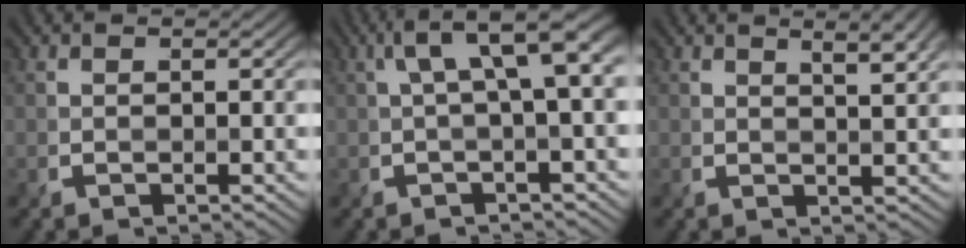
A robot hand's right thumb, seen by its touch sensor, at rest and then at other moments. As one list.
[{"total": 7.0, "force": [1.5, 1.7, 6.6], "torque": [-0.096, 0.029, 0.019]}, {"total": 4.2, "force": [2.4, 0.9, 3.3], "torque": [-0.053, 0.004, 0.038]}]